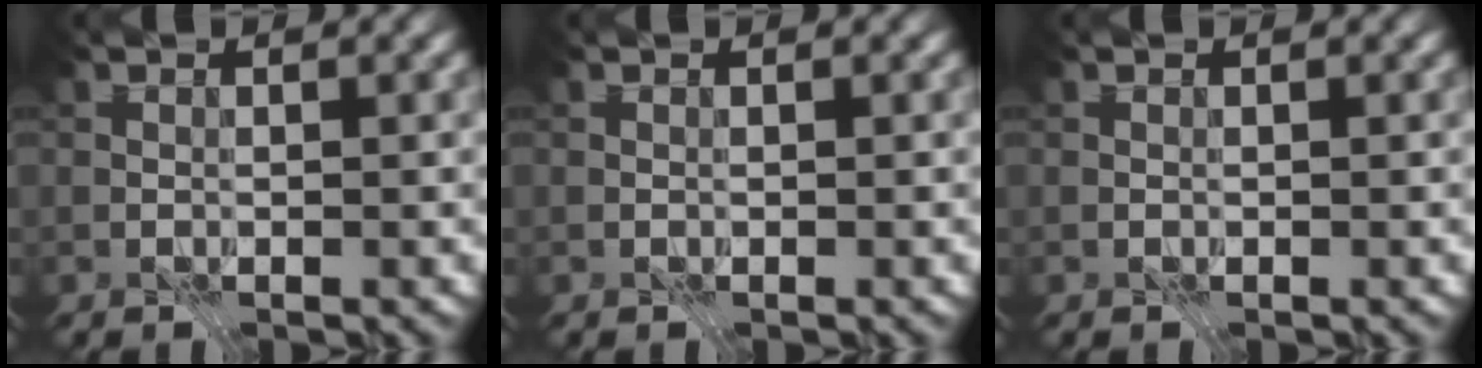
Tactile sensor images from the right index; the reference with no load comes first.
{"total": 0.0}
{"total": 0.0}